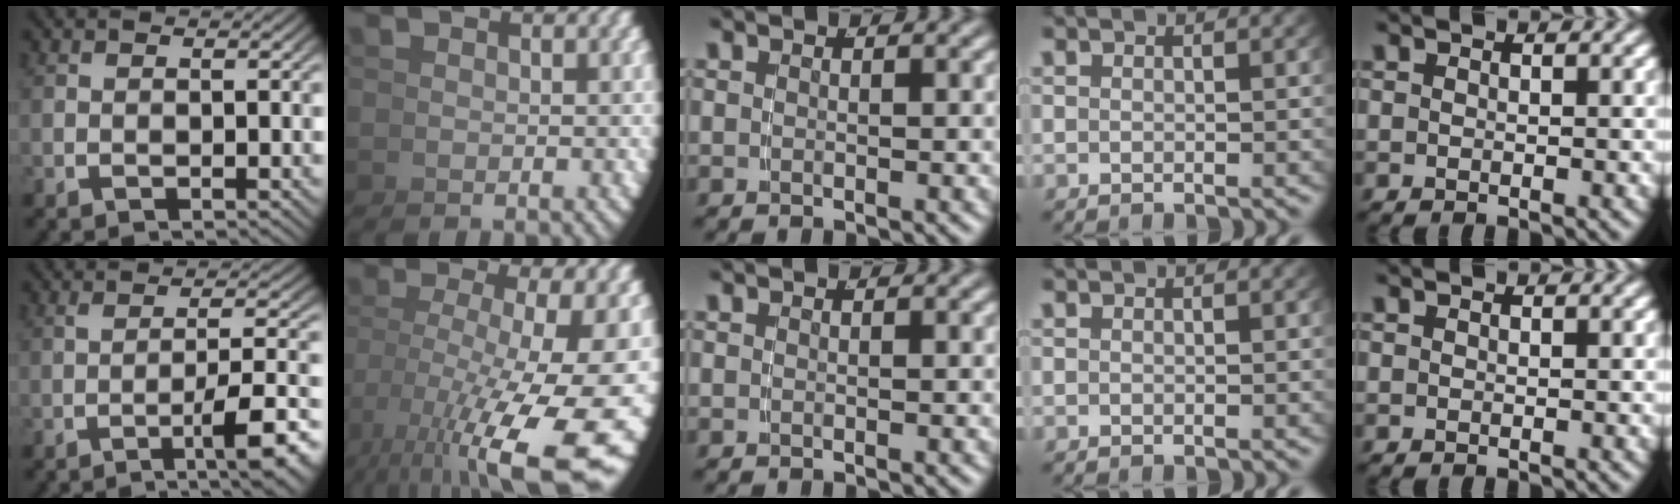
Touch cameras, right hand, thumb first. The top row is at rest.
{"thumb": {"total": 6.5, "force": [-2.3, 2.0, 5.8], "torque": [-0.084, -0.003, -0.033]}, "index": {"total": 12.2, "force": [-2.4, 6.0, 10.3], "torque": [-0.150, -0.049, -0.003]}}